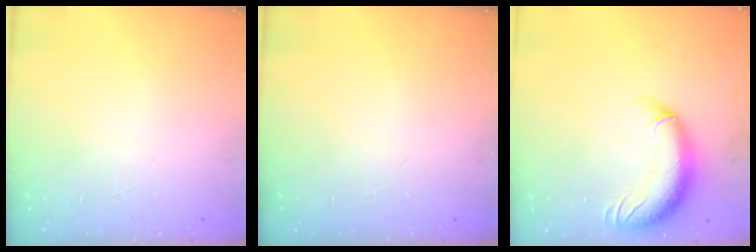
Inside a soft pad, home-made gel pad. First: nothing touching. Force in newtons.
{"total": 0.0}
{"total": 13.5, "press": 13.2, "slide": 2.9}